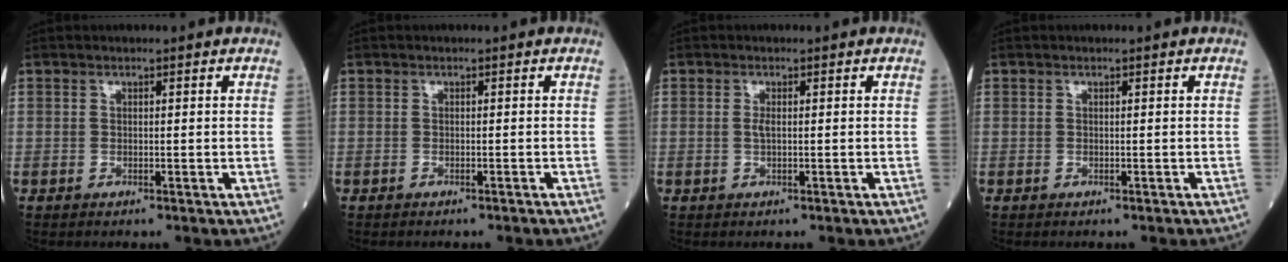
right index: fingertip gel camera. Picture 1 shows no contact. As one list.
[{"total": 0.5, "force": [-0.5, -0.1, 0.2], "torque": [-0.001, 0.000, -0.009]}, {"total": 1.0, "force": [0.1, 0.3, 0.9], "torque": [-0.022, -0.002, 0.000]}, {"total": 0.0}]